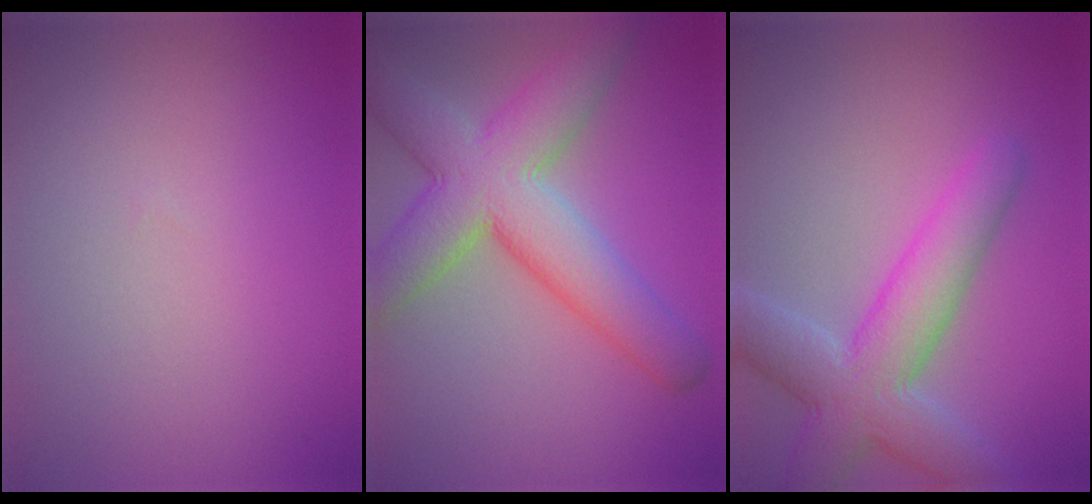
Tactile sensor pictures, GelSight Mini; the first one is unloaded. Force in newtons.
{"total": 9.2, "press": 9.2, "slide": 0.3}
{"total": 5.6, "press": 5.6, "slide": 0.6}